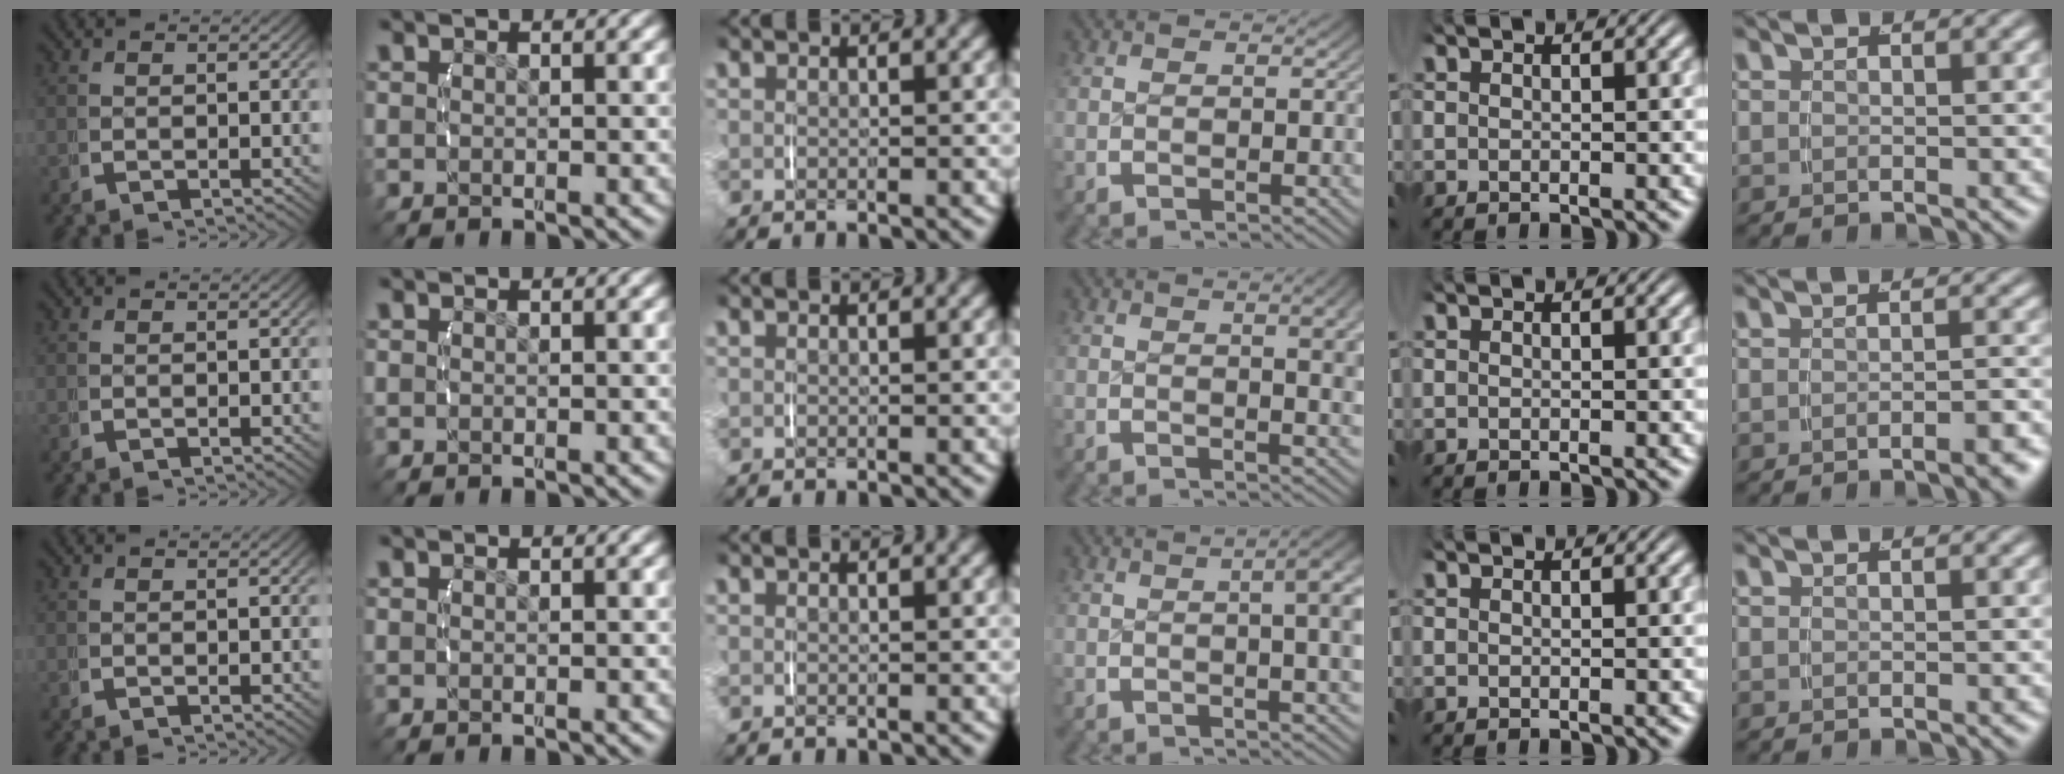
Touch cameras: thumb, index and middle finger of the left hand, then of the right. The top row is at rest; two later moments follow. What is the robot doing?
{"motion": "lift_and_place", "object": "string"}